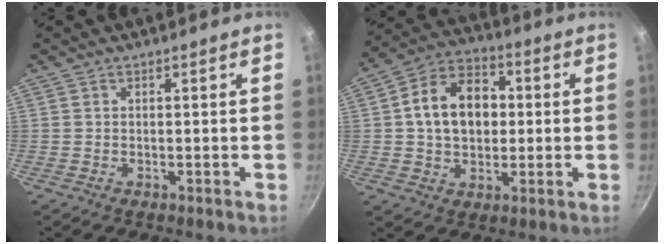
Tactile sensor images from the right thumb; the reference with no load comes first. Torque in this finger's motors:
{"motor_torque": [-0.31, 0.71, 0.39, -0.07, 0.12]}